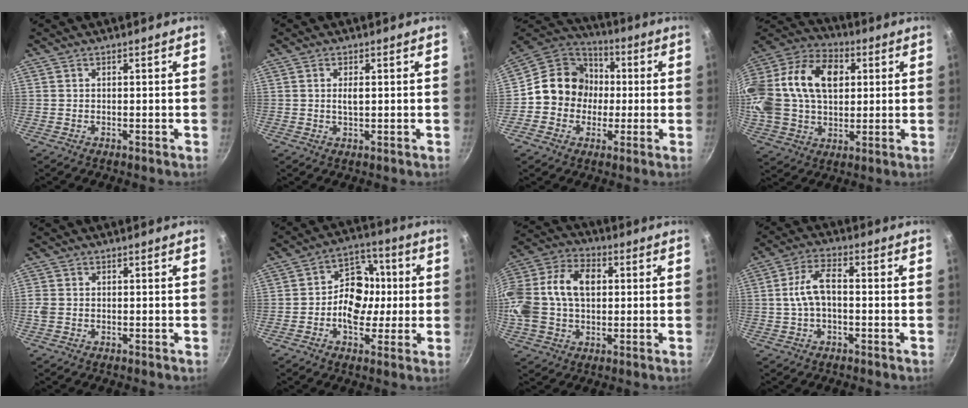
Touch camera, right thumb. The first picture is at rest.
{"total": 2.1, "force": [0.3, 0.8, 1.9], "torque": [-0.033, 0.000, 0.007]}
{"total": 13.5, "force": [-0.4, 12.2, 5.7], "torque": [-0.055, 0.031, -0.024]}
{"total": 26.5, "force": [5.5, 18.4, 18.2], "torque": [-0.363, 0.029, 0.087]}
{"total": 1.8, "force": [-0.4, 1.5, 1.0], "torque": [-0.022, 0.001, -0.009]}
{"total": 12.1, "force": [-0.3, 9.1, 7.9], "torque": [-0.077, 0.019, -0.023]}
{"total": 19.8, "force": [1.8, 13.8, 14.0], "torque": [-0.279, 0.040, 0.022]}
{"total": 7.1, "force": [-0.4, 3.7, 6.0], "torque": [-0.114, 0.028, -0.012]}